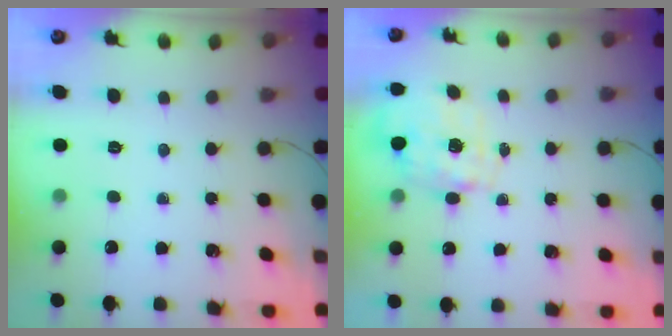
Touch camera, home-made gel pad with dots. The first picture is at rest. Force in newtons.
{"total": 2.8, "press": 2.7, "slide": 0.9}